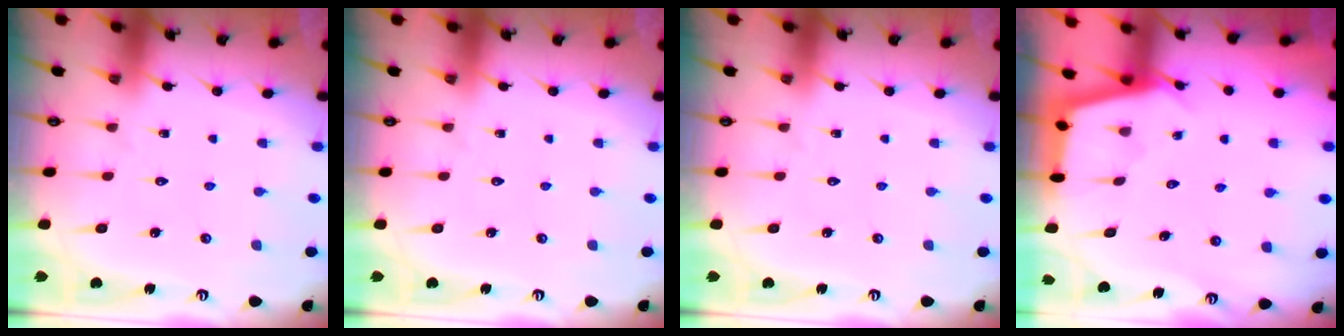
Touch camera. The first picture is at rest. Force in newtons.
{"total": 0.0}
{"total": 0.0}
{"total": 2.9, "press": 2.9, "slide": 0.3}